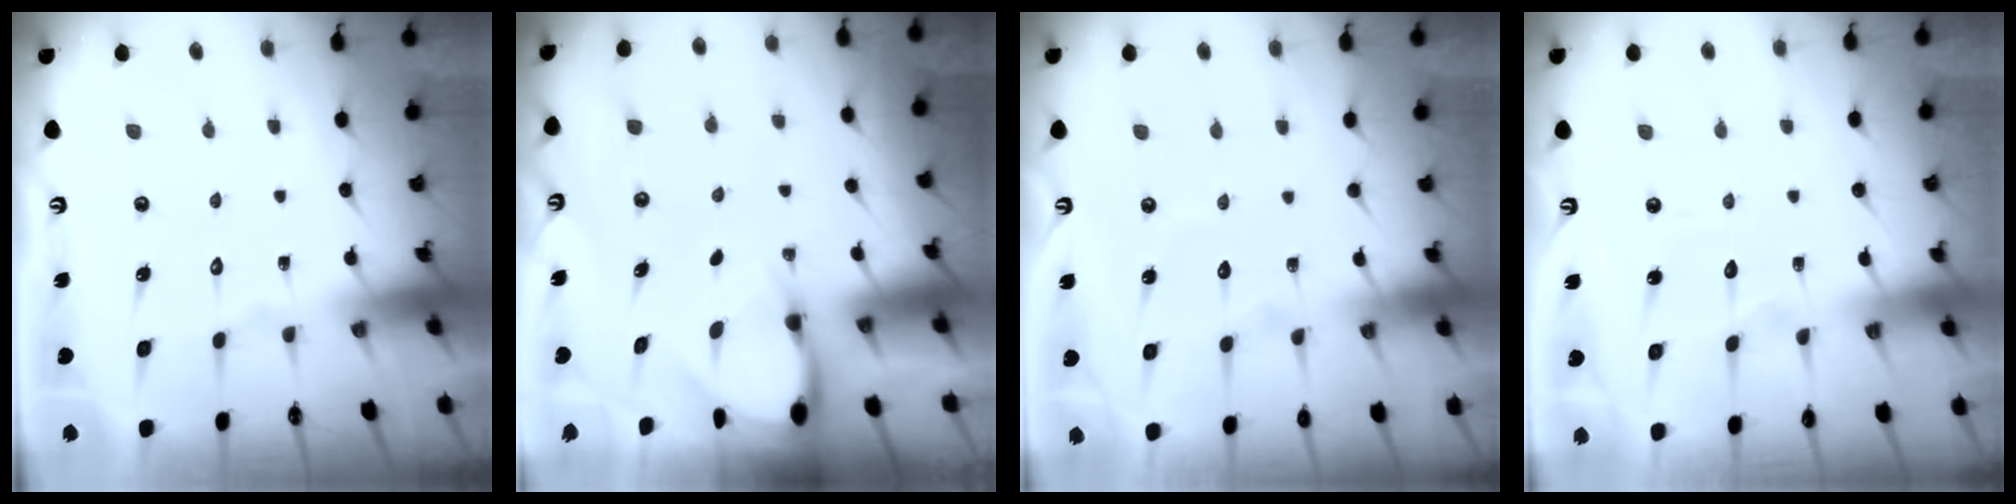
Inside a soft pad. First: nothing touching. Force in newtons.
{"total": 3.4, "press": 3.4, "slide": 0.2}
{"total": 2.6, "press": 2.6, "slide": 0.3}
{"total": 3.3, "press": 3.2, "slide": 0.3}